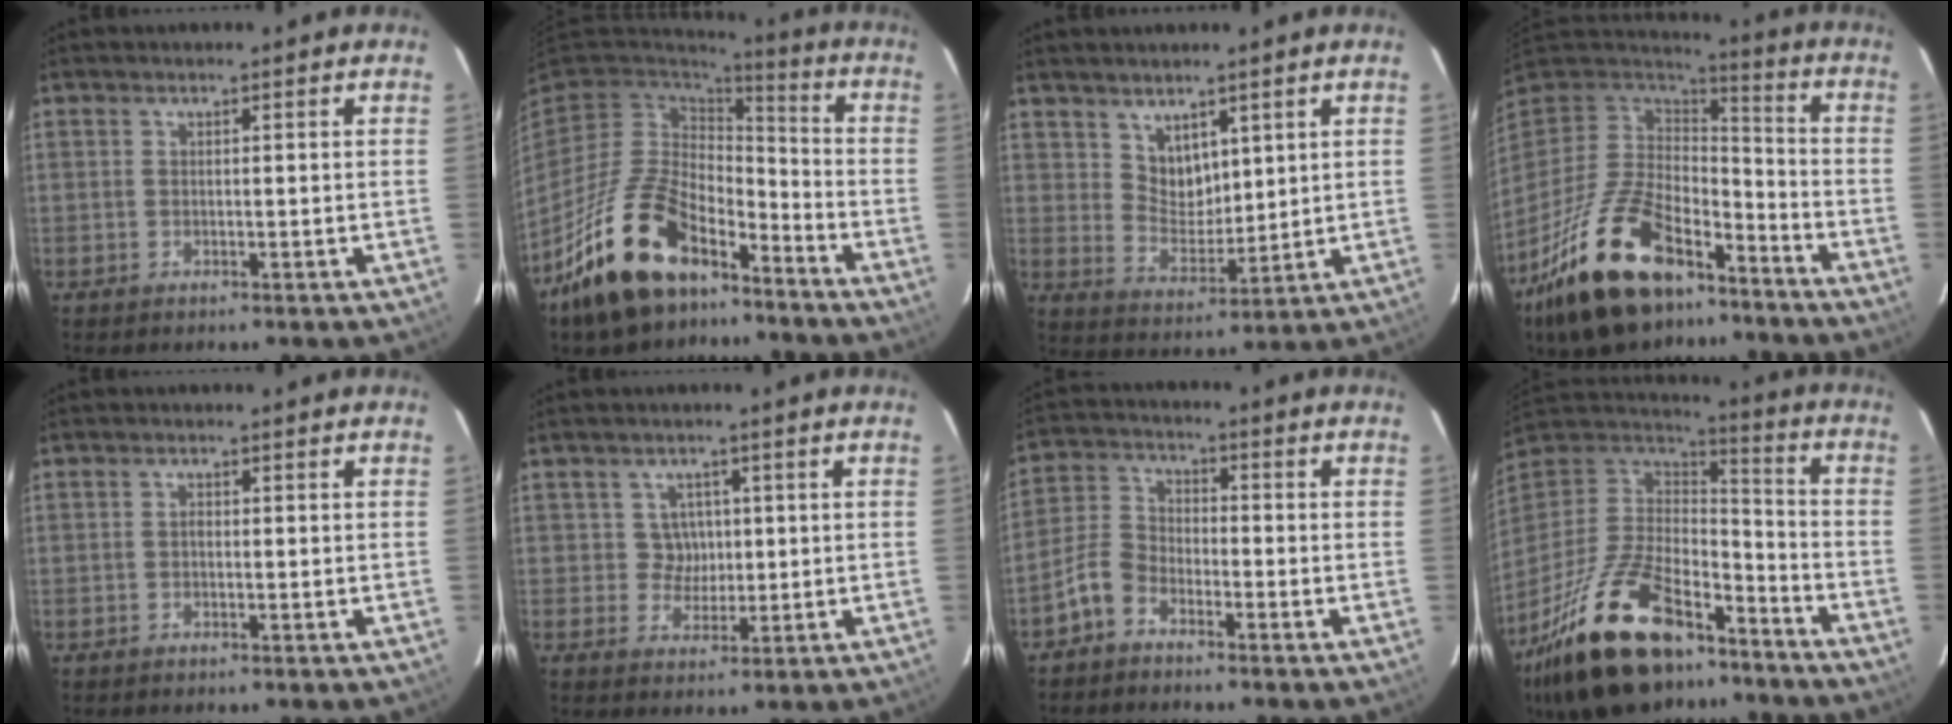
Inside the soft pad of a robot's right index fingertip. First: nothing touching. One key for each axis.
{"total": 20.6, "fx": -13.2, "fy": 10.6, "fz": 11.7, "tx": -0.248, "ty": -0.005, "tz": -0.218}
{"total": 6.4, "fx": 4.0, "fy": 4.2, "fz": 2.6, "tx": -0.036, "ty": 0.001, "tz": 0.084}
{"total": 25.3, "fx": -16.3, "fy": 12.1, "fz": 15.0, "tx": -0.304, "ty": -0.015, "tz": -0.266}
{"total": 0.6, "fx": -0.2, "fy": 0.4, "fz": 0.3, "tx": -0.004, "ty": 0.003, "tz": -0.004}
{"total": 2.5, "fx": 0.7, "fy": 2.4, "fz": 0.2, "tx": 0.000, "ty": 0.007, "tz": 0.012}
{"total": 5.8, "fx": -4.1, "fy": 3.2, "fz": 2.5, "tx": -0.059, "ty": 0.019, "tz": -0.089}
{"total": 28.7, "fx": -19.3, "fy": 12.9, "fz": 16.8, "tx": -0.341, "ty": -0.010, "tz": -0.308}